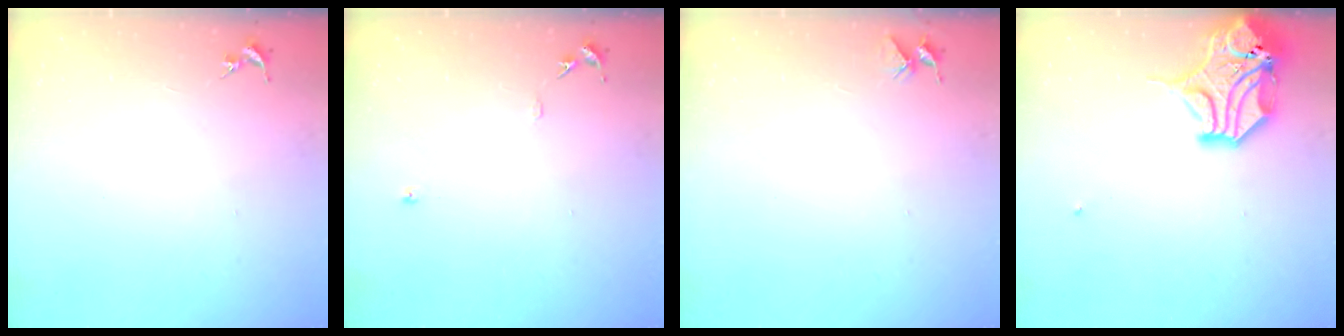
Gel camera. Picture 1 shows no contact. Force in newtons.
{"total": 6.1, "press": 6.1, "slide": 0.7}
{"total": 4.0, "press": 4.0, "slide": 0.3}
{"total": 14.3, "press": 14.1, "slide": 2.1}